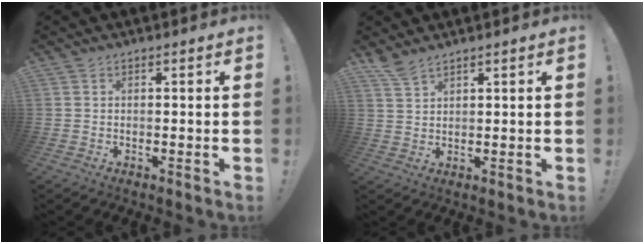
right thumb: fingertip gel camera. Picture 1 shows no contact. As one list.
[{"total": 4.1, "force": [3.6, 0.6, 1.9], "torque": [-0.037, -0.023, 0.067]}]